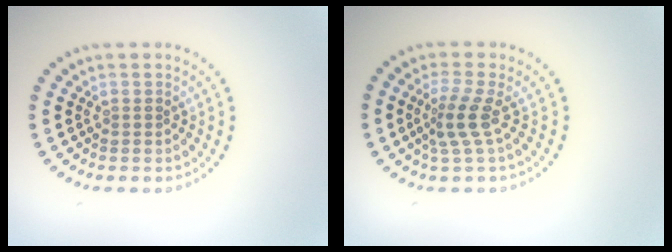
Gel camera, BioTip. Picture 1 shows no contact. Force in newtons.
{"total": 2.7, "press": 1.9, "slide": 1.9}